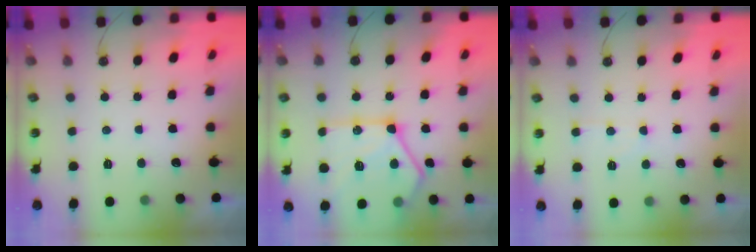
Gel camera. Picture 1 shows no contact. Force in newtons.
{"total": 21.9, "press": 21.8, "slide": 1.5}
{"total": 5.3, "press": 5.3, "slide": 0.6}